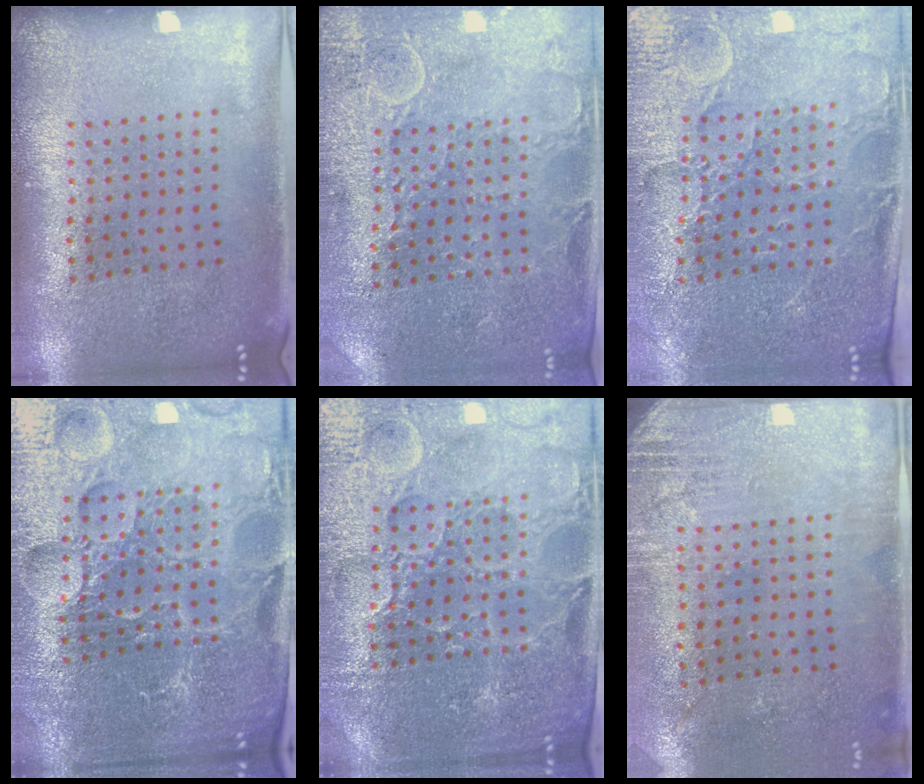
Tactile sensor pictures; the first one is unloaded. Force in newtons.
{"total": 2.9, "press": 2.9, "slide": 0.4}
{"total": 3.5, "press": 3.3, "slide": 1.1}
{"total": 5.0, "press": 4.8, "slide": 1.4}
{"total": 4.6, "press": 4.4, "slide": 1.5}
{"total": 2.8, "press": 2.4, "slide": 1.5}